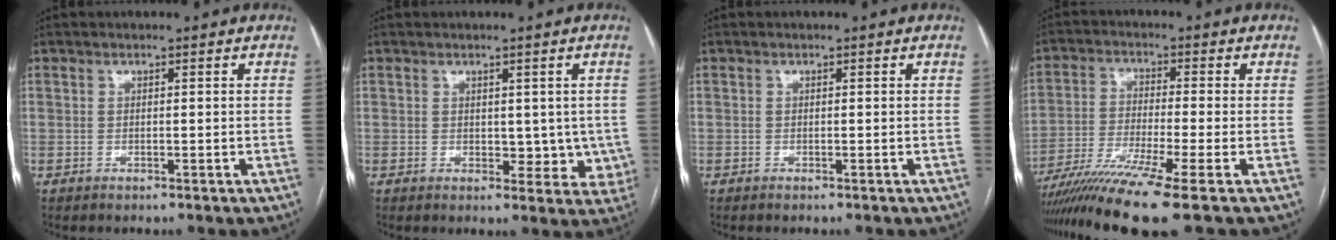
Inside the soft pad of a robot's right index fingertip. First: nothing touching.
{"total": 4.9, "force": [0.4, 3.5, 3.5], "torque": [-0.023, 0.001, 0.011]}
{"total": 0.0}
{"total": 11.8, "force": [-8.6, -2.1, 7.7], "torque": [-0.135, -0.032, -0.145]}